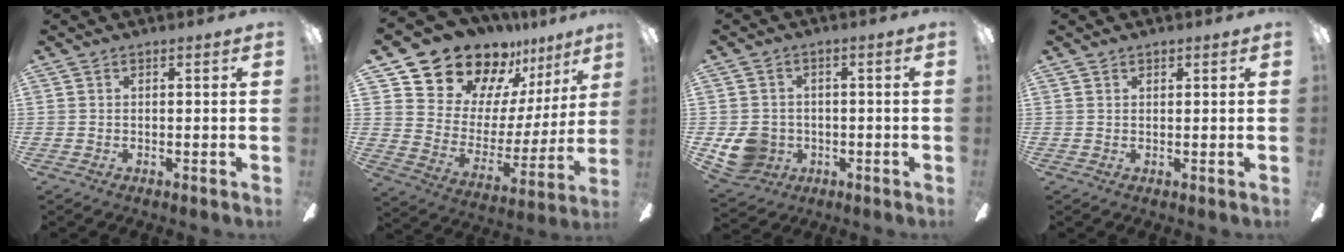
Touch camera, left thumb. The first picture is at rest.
{"total": 18.0, "force": [15.8, 8.2, 2.8], "torque": [-0.081, -0.134, 0.299]}
{"total": 7.8, "force": [-1.7, 7.1, 2.8], "torque": [-0.063, 0.011, -0.028]}
{"total": 0.8, "force": [0.7, 0.4, 0.0], "torque": [-0.001, 0.000, 0.014]}